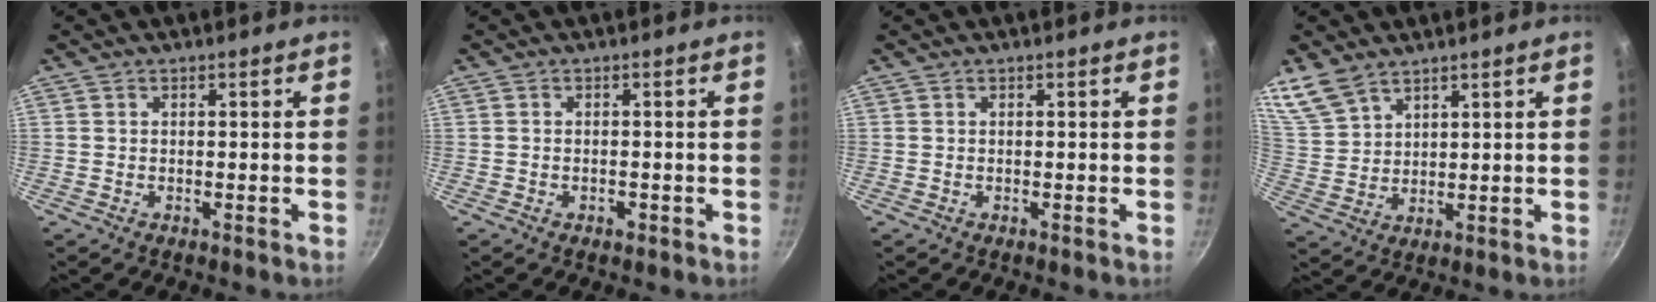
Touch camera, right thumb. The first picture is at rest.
{"total": 1.2, "force": [-0.6, 0.7, 0.8], "torque": [-0.012, 0.003, -0.010]}
{"total": 0.0}
{"total": 8.9, "force": [6.8, 4.5, 3.4], "torque": [-0.057, -0.017, 0.149]}